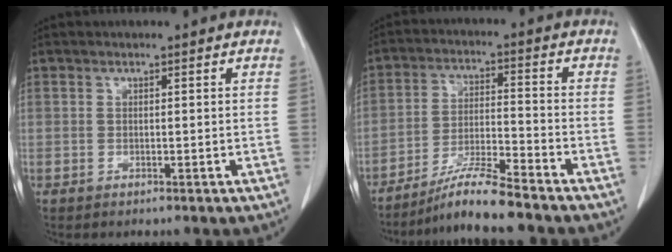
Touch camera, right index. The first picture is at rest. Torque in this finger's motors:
{"motor_torque": [0.05, -0.02, 0.39, 0.09]}